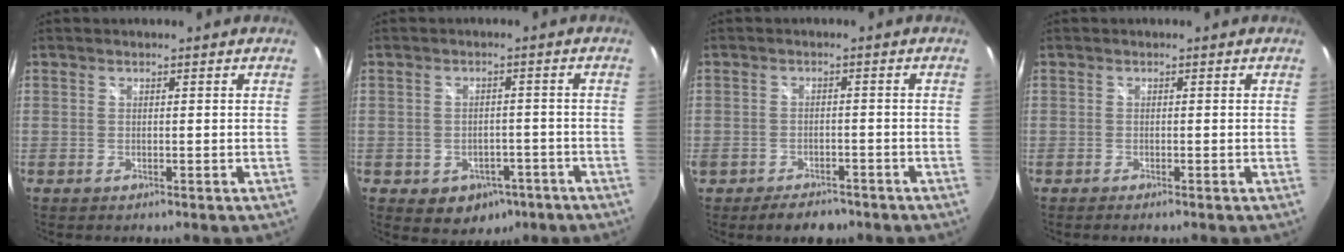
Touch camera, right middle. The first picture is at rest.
{"total": 7.3, "force": [-3.6, 5.7, 2.9], "torque": [-0.059, 0.010, -0.027]}
{"total": 6.2, "force": [-4.8, 3.0, 2.7], "torque": [-0.064, -0.006, -0.071]}
{"total": 1.0, "force": [-0.8, 0.0, 0.5], "torque": [-0.010, -0.004, -0.015]}